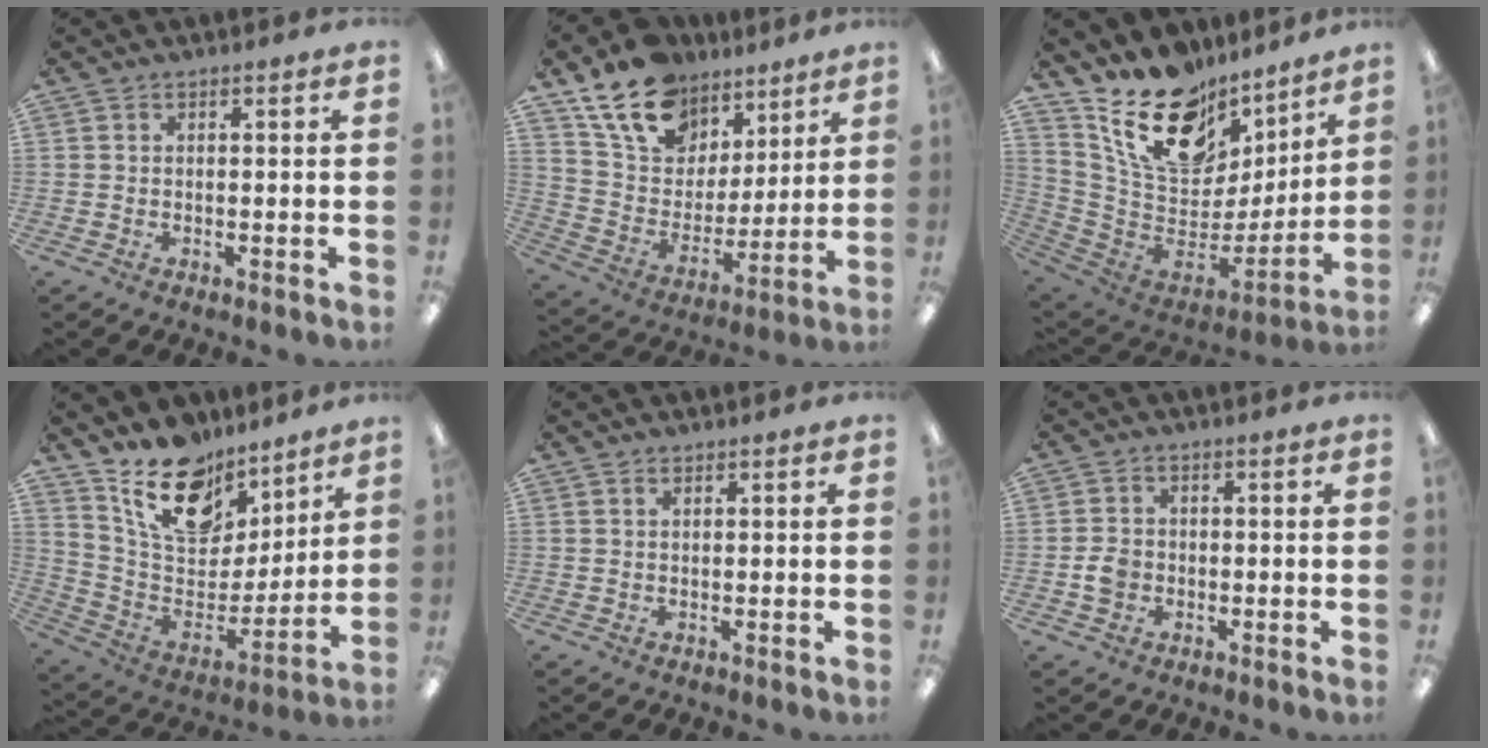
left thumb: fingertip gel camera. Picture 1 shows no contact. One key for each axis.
{"total": 17.8, "fx": 12.6, "fy": 11.0, "fz": 6.1, "tx": -0.130, "ty": -0.071, "tz": 0.239}
{"total": 21.4, "fx": 13.2, "fy": 12.3, "fz": 11.6, "tx": -0.190, "ty": -0.094, "tz": 0.241}
{"total": 18.4, "fx": 13.2, "fy": 10.2, "fz": 7.7, "tx": -0.137, "ty": -0.090, "tz": 0.242}
{"total": 0.9, "fx": 0.6, "fy": 0.4, "fz": 0.4, "tx": -0.011, "ty": 0.000, "tz": 0.012}
{"total": 3.6, "fx": -0.8, "fy": 3.0, "fz": 1.8, "tx": -0.029, "ty": 0.007, "tz": -0.015}